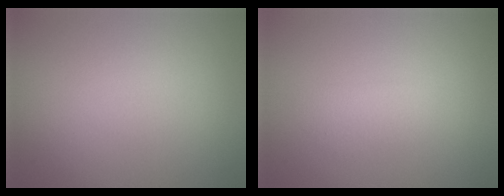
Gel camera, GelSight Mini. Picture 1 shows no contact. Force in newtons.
{"total": 1.3, "press": 1.3, "slide": 0.1}